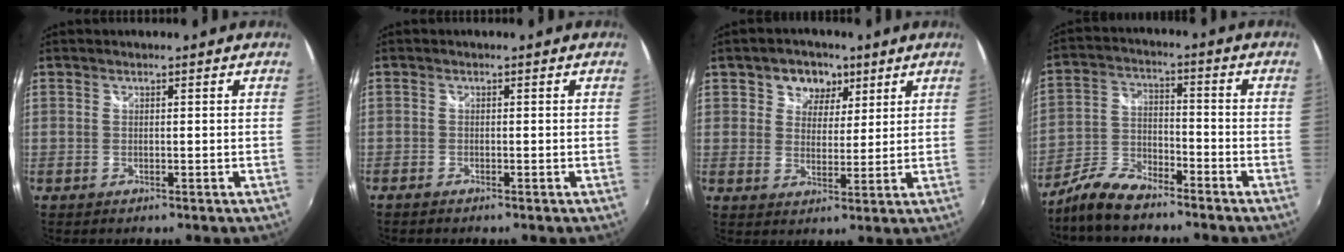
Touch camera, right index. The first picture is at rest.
{"total": 1.0, "force": [-0.9, 0.3, 0.3], "torque": [-0.009, -0.004, -0.020]}
{"total": 6.5, "force": [3.2, 5.2, 2.2], "torque": [-0.034, 0.010, 0.050]}
{"total": 9.5, "force": [-7.8, 3.1, 4.6], "torque": [-0.102, 0.005, -0.153]}